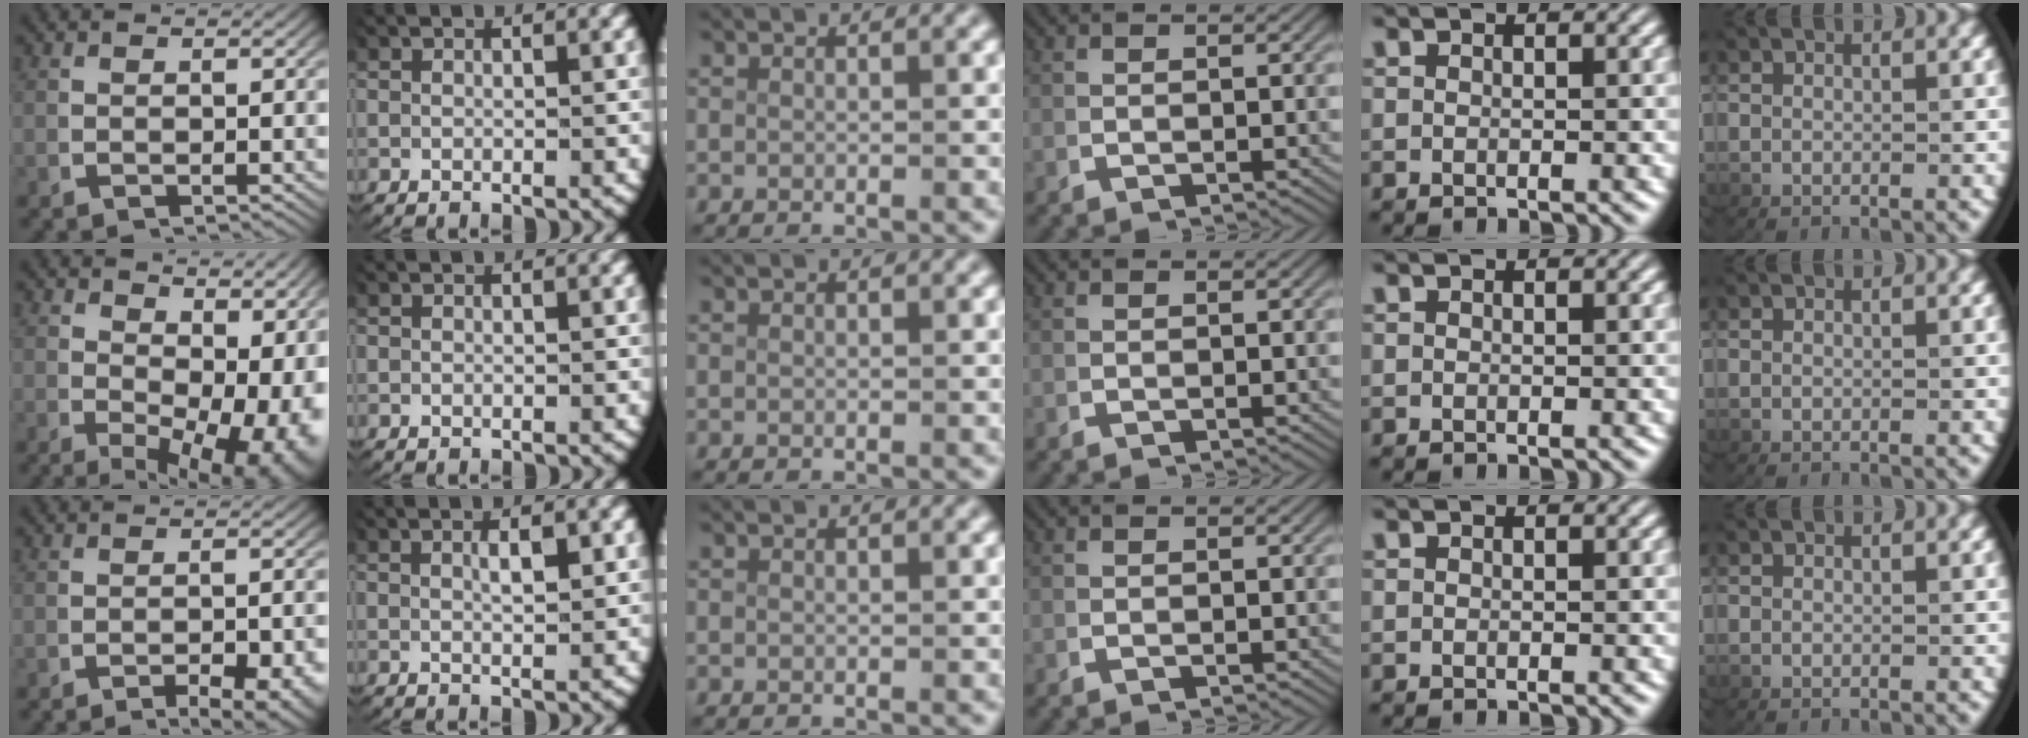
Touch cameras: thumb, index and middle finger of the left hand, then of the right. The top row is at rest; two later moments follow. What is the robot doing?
{"motion": "lift_and_place", "object": "map"}